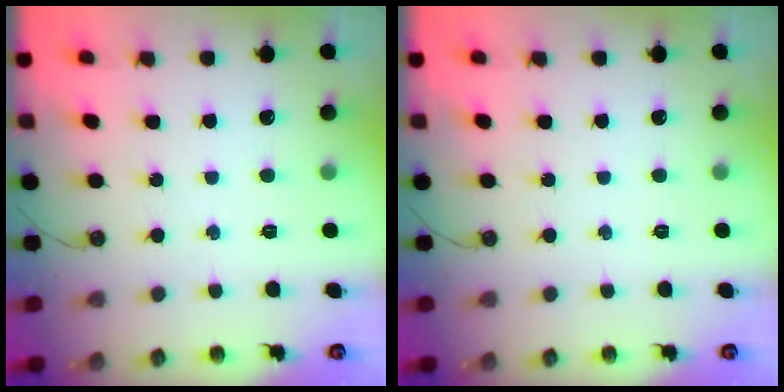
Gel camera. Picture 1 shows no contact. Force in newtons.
{"total": 0.0}